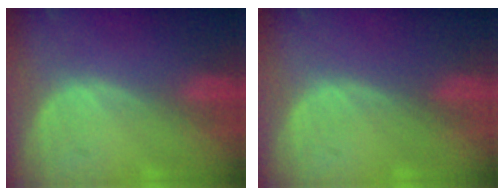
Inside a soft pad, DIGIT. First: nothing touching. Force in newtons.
{"total": 0.0}